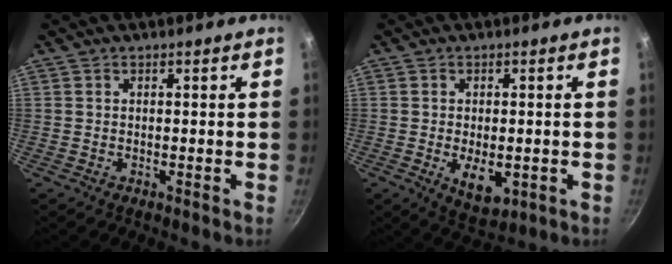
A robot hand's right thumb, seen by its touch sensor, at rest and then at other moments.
{"total": 7.0, "force": [-1.5, 3.9, 5.6], "torque": [-0.069, -0.008, -0.009]}